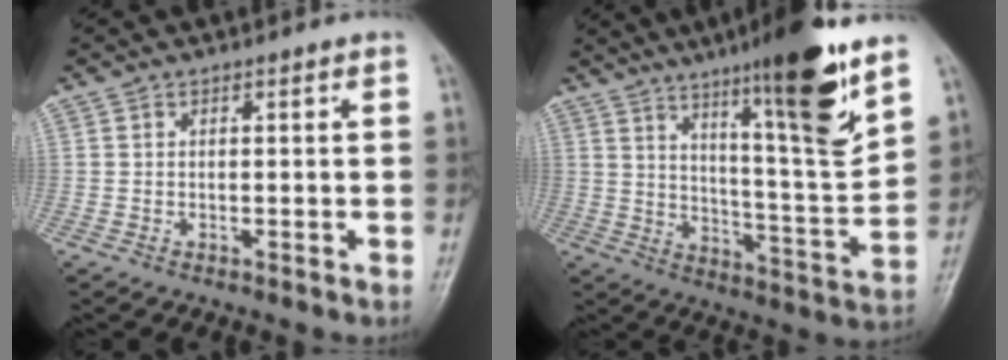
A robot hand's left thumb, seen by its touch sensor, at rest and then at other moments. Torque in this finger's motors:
{"motor_torque": [3.08, 1.47, 1.66, -1.11, 0.51]}